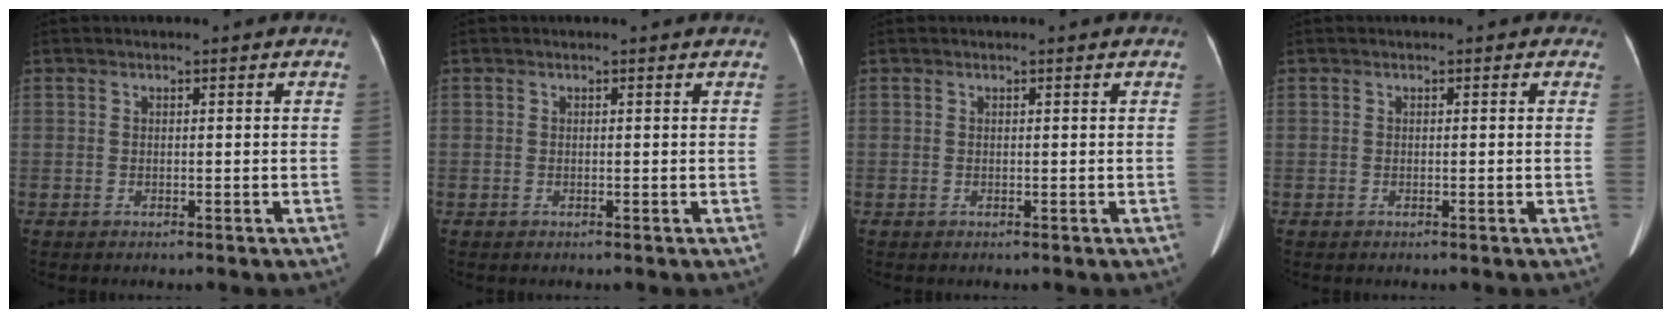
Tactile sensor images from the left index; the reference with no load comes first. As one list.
[{"total": 0.6, "force": [0.5, 0.4, 0.0], "torque": [-0.006, 0.006, 0.001]}, {"total": 0.6, "force": [0.5, 0.1, 0.1], "torque": [-0.006, 0.005, 0.006]}, {"total": 0.0}]